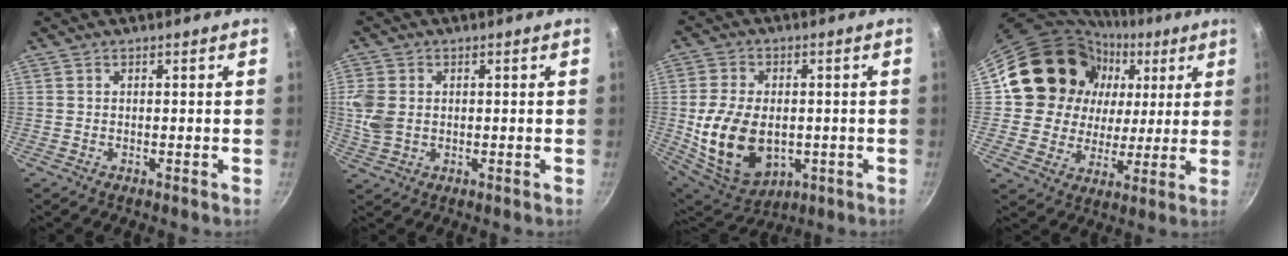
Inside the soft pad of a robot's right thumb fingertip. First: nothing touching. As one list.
[{"total": 6.1, "force": [0.6, 4.6, 3.9], "torque": [-0.079, -0.002, 0.013]}, {"total": 16.3, "force": [-1.7, 11.0, 11.8], "torque": [-0.206, -0.008, -0.011]}, {"total": 19.8, "force": [6.3, 17.0, 7.8], "torque": [-0.108, 0.001, 0.111]}]